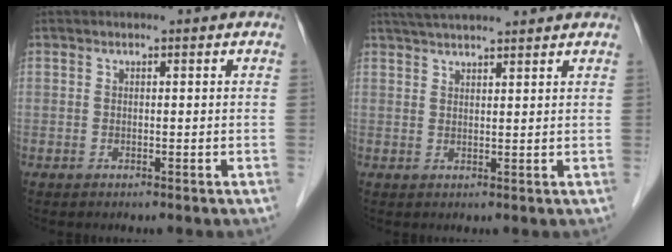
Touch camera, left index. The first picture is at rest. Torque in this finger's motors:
{"motor_torque": [0.34, -0.51, 0.51, 0.06]}